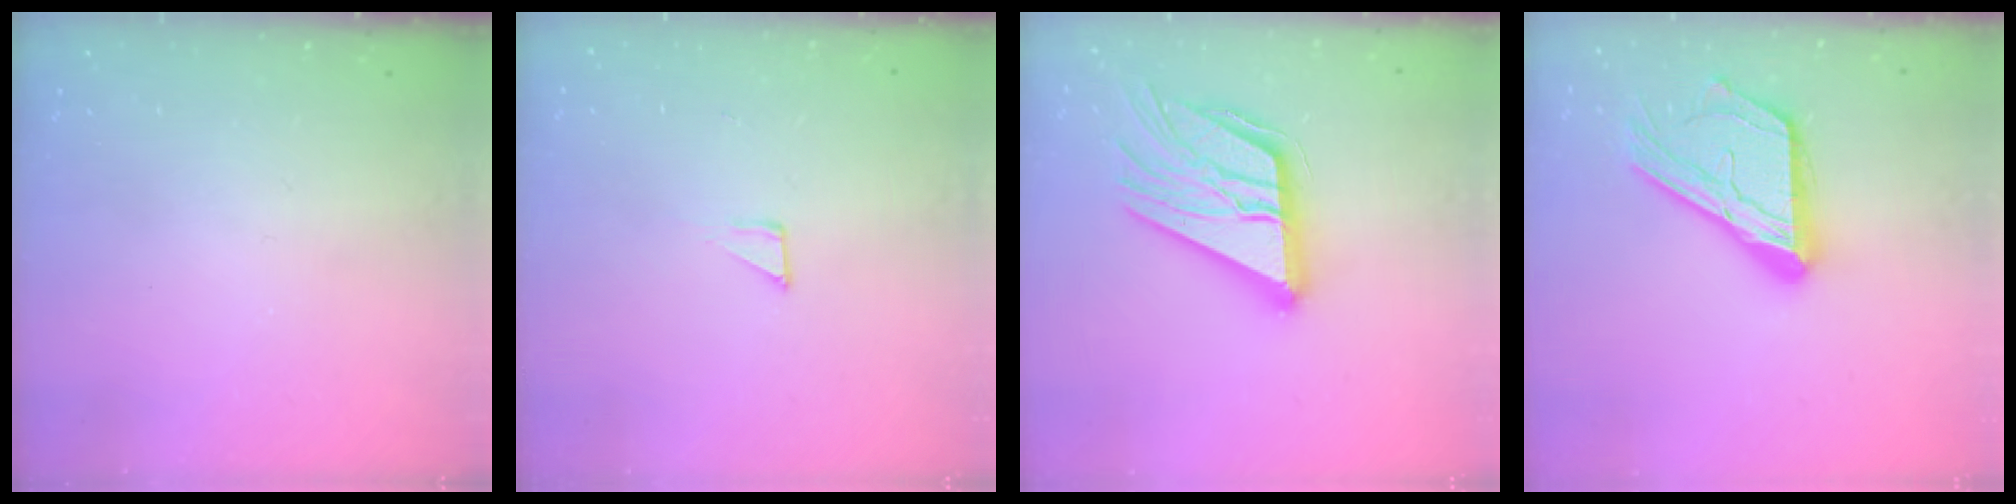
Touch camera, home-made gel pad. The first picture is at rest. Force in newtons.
{"total": 3.6, "press": 3.6, "slide": 0.4}
{"total": 21.6, "press": 21.5, "slide": 2.3}
{"total": 20.1, "press": 20.1, "slide": 1.7}